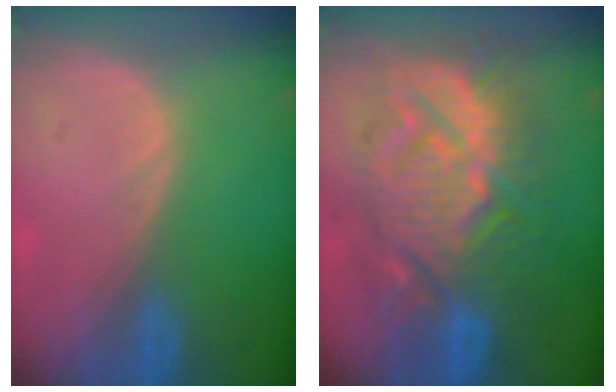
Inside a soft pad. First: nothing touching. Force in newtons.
{"total": 13.5, "press": 13.4, "slide": 1.3}